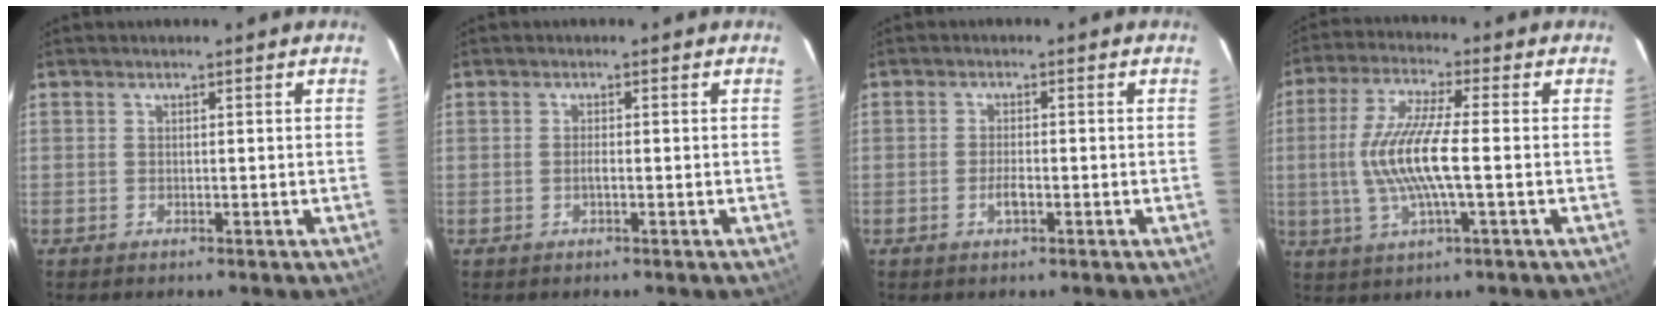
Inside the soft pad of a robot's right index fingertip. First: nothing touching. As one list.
[{"total": 0.8, "force": [-0.3, 0.1, 0.8], "torque": [-0.015, 0.000, -0.007]}, {"total": 2.2, "force": [-1.0, 0.8, 1.8], "torque": [-0.038, -0.002, -0.018]}, {"total": 11.9, "force": [-1.2, 1.5, 11.8], "torque": [-0.234, -0.002, -0.023]}]